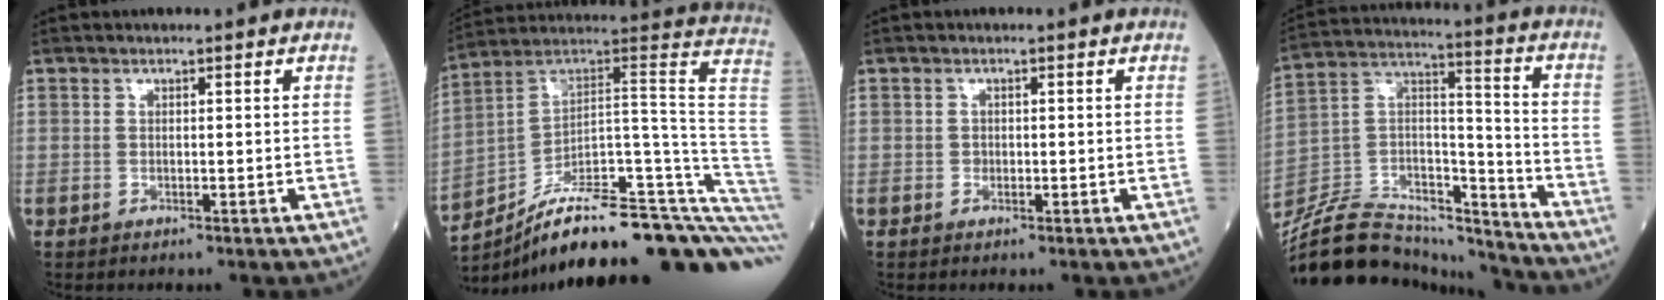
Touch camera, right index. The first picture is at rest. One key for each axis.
{"total": 33.0, "fx": -23.8, "fy": 4.7, "fz": 22.3, "tx": -0.215, "ty": 0.026, "tz": -0.338}
{"total": 0.7, "fx": -0.2, "fy": 0.7, "fz": 0.2, "tx": -0.004, "ty": 0.003, "tz": -0.004}
{"total": 24.2, "fx": -22.3, "fy": 5.9, "fz": 7.4, "tx": -0.185, "ty": 0.028, "tz": -0.378}